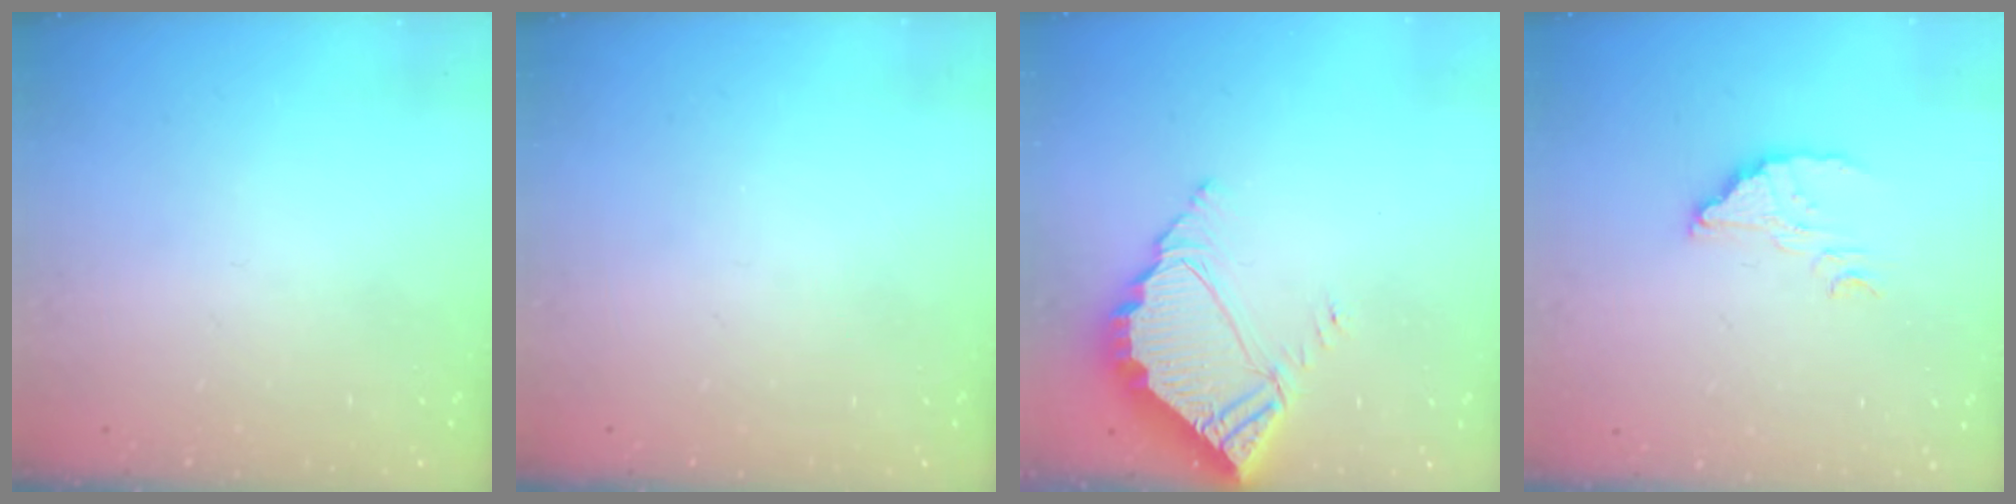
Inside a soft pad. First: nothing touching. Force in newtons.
{"total": 0.0}
{"total": 5.4, "press": 5.4, "slide": 0.3}
{"total": 3.4, "press": 3.4, "slide": 0.2}